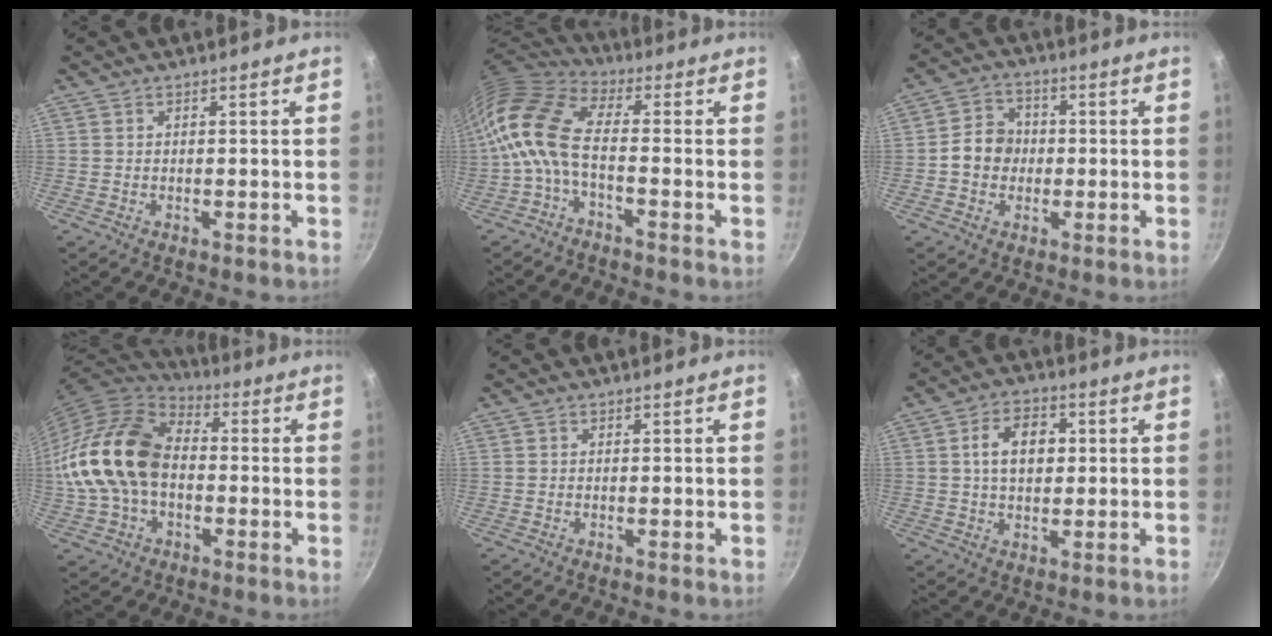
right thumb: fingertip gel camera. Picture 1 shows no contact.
{"total": 11.3, "force": [-2.4, 5.2, 9.7], "torque": [-0.206, 0.032, -0.069]}
{"total": 7.3, "force": [-0.5, 6.4, 3.4], "torque": [-0.027, 0.016, -0.022]}
{"total": 19.3, "force": [-1.1, 13.5, 13.8], "torque": [-0.253, 0.040, -0.030]}
{"total": 0.0}
{"total": 8.4, "force": [1.3, 5.7, 6.0], "torque": [-0.079, 0.011, 0.016]}